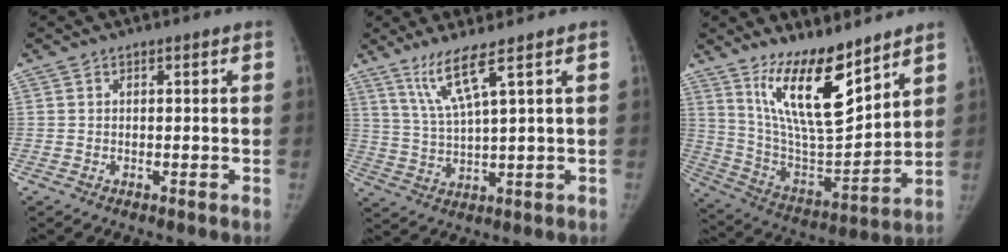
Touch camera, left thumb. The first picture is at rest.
{"total": 7.1, "force": [4.9, 0.1, 5.1], "torque": [-0.105, -0.036, 0.107]}
{"total": 17.1, "force": [11.4, 5.0, 11.7], "torque": [-0.162, -0.084, 0.219]}